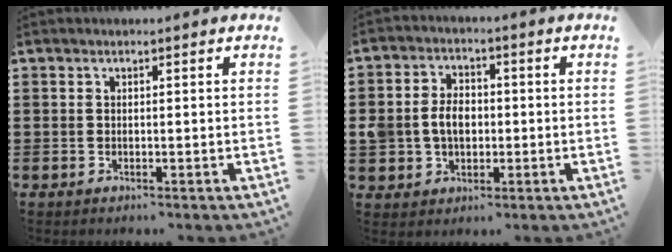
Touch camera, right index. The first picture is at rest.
{"total": 5.6, "force": [-0.5, 4.4, 3.5], "torque": [-0.072, 0.007, -0.014]}